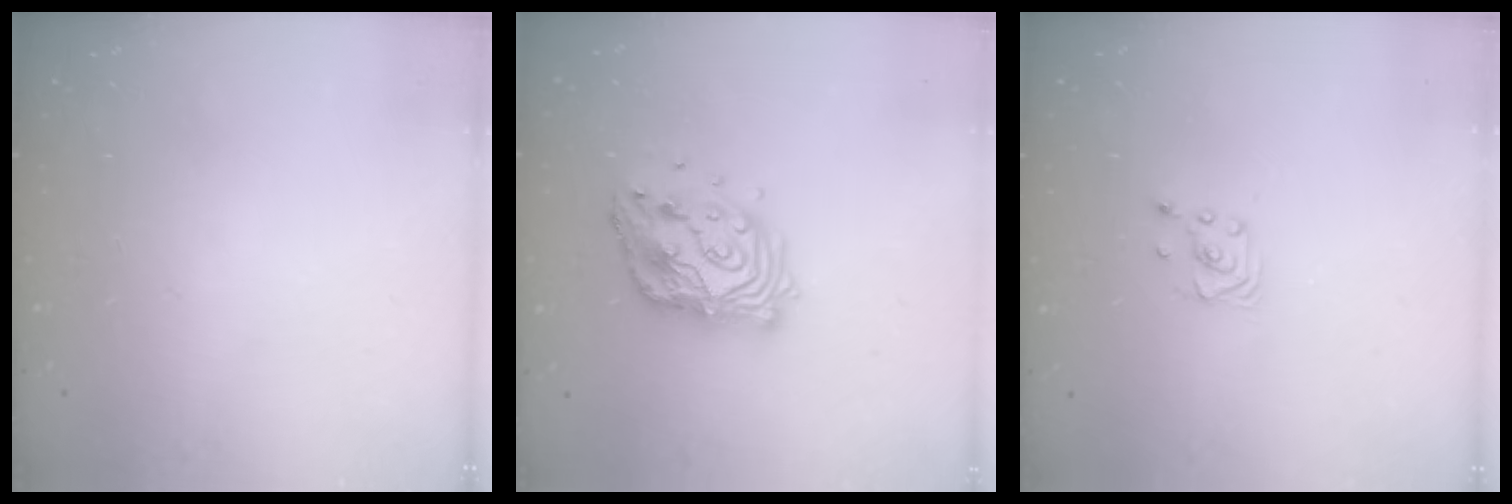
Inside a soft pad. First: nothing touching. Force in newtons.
{"total": 14.1, "press": 14.1, "slide": 1.1}
{"total": 2.6, "press": 2.6, "slide": 0.3}